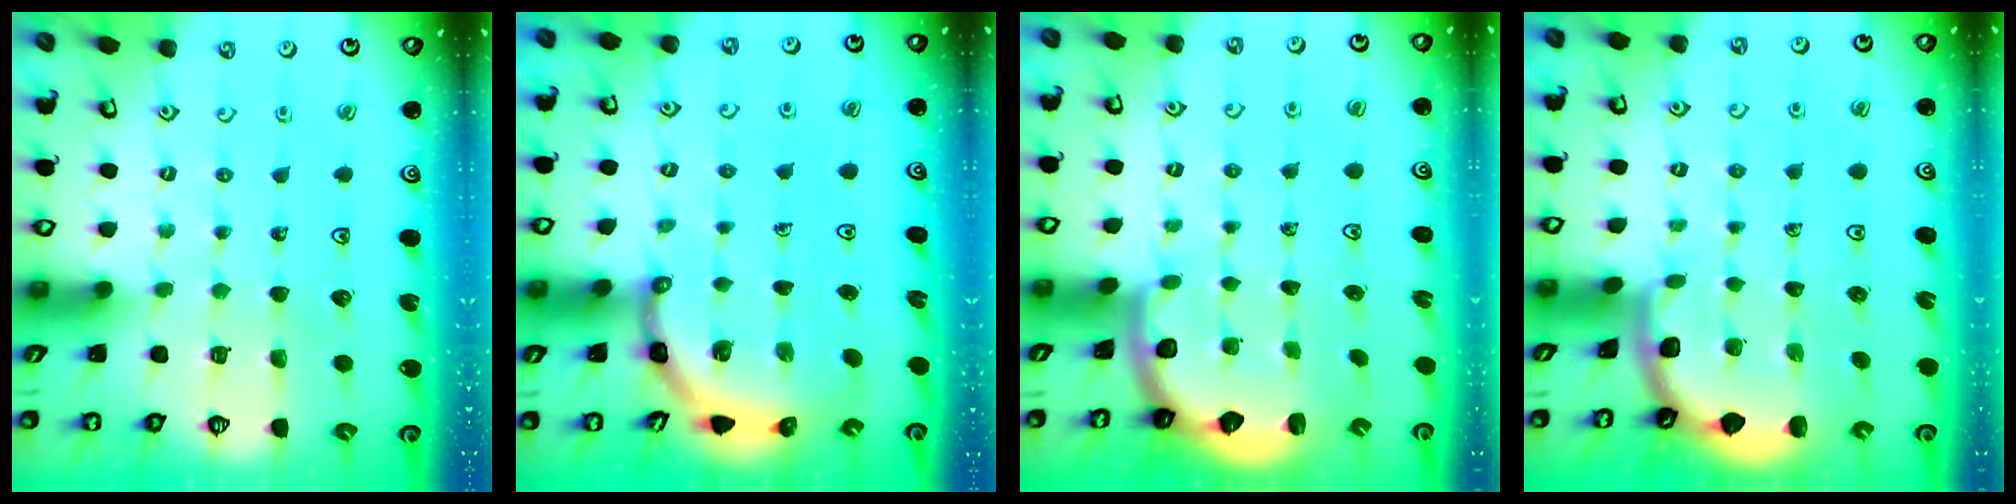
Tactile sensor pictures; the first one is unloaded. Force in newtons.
{"total": 3.7, "press": 3.6, "slide": 0.8}
{"total": 2.2, "press": 2.0, "slide": 0.8}
{"total": 1.8, "press": 1.8, "slide": 0.2}